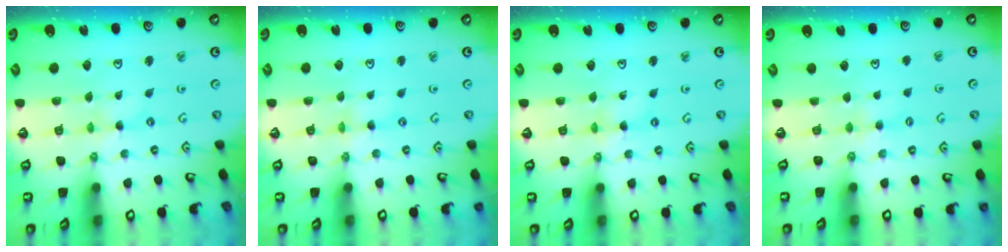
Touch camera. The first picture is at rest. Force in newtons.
{"total": 0.0}
{"total": 0.9, "press": 0.9, "slide": 0.2}
{"total": 2.4, "press": 2.4, "slide": 0.3}